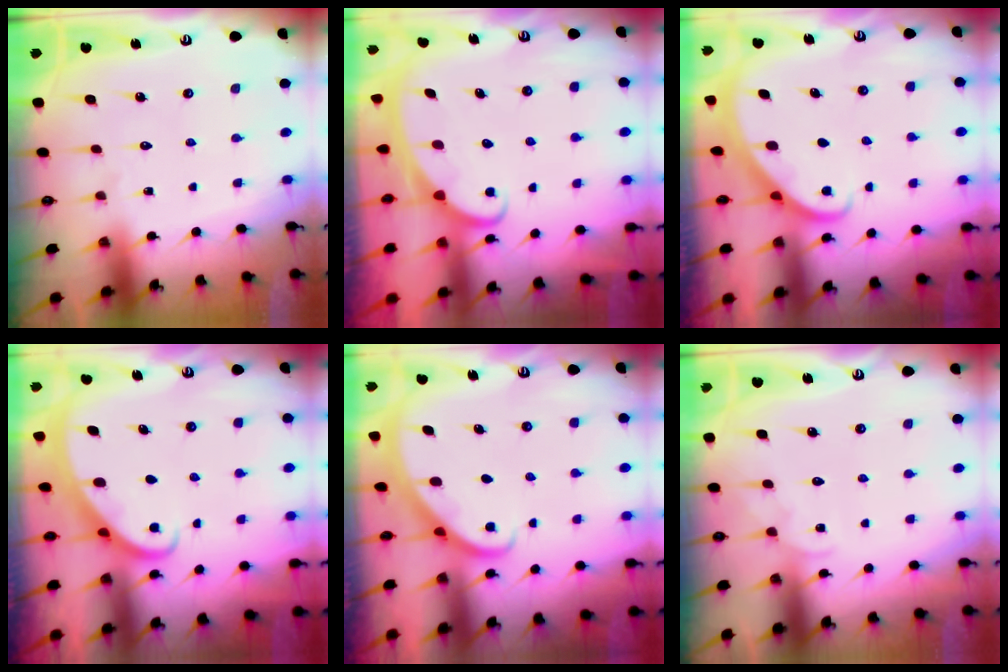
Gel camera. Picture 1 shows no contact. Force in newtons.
{"total": 2.5, "press": 2.5, "slide": 0.3}
{"total": 1.9, "press": 1.9, "slide": 0.2}
{"total": 2.2, "press": 2.2, "slide": 0.3}
{"total": 2.3, "press": 2.3, "slide": 0.2}
{"total": 2.5, "press": 2.5, "slide": 0.4}